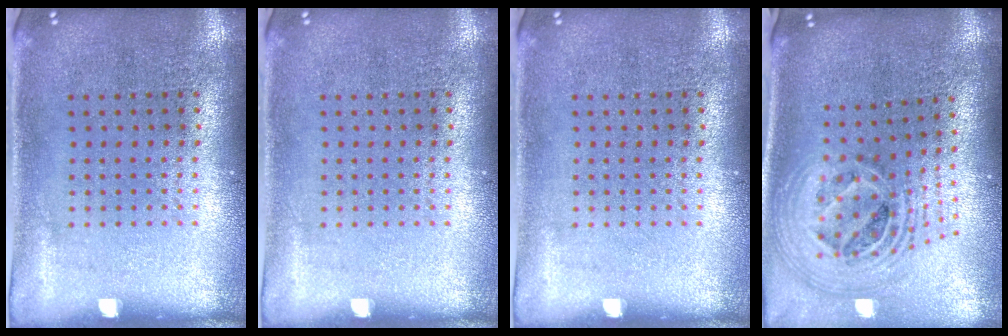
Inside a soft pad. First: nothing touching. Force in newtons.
{"total": 0.0}
{"total": 0.0}
{"total": 2.6, "press": 1.9, "slide": 1.8}